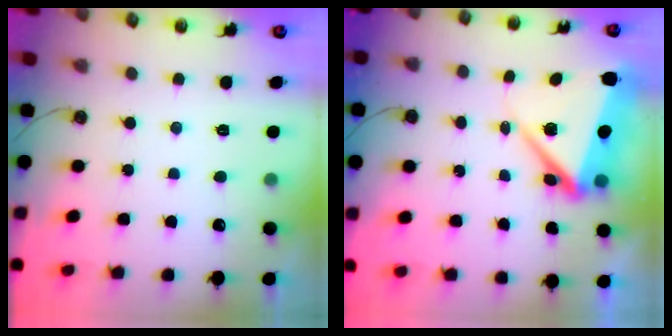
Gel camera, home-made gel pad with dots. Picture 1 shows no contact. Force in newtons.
{"total": 10.1, "press": 10.0, "slide": 1.7}